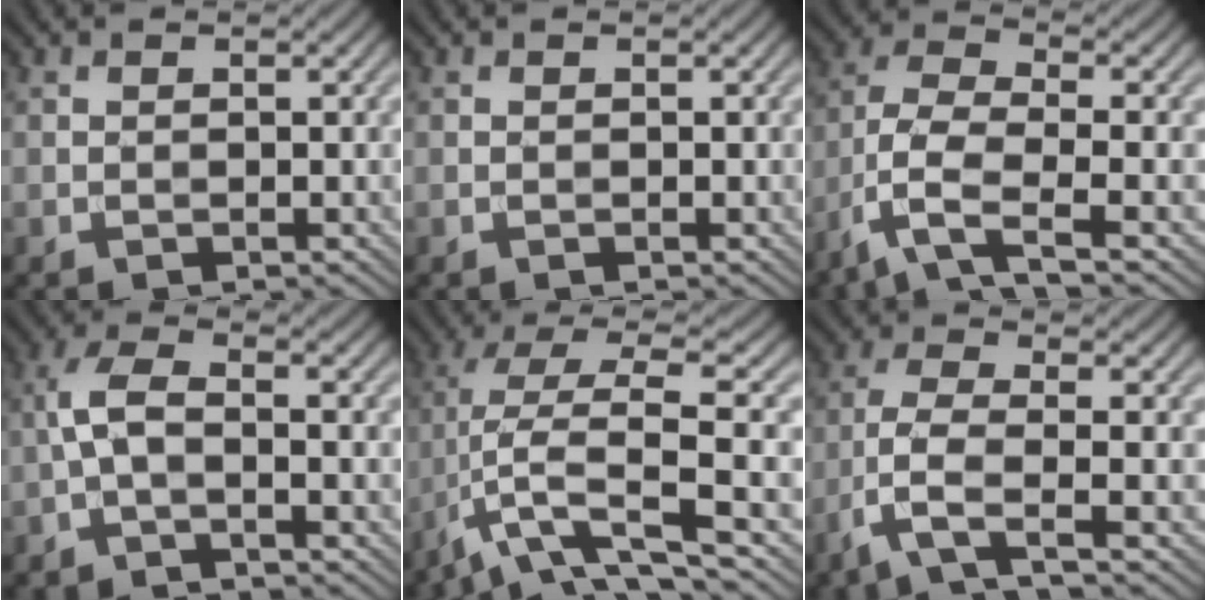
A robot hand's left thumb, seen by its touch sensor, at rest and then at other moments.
{"total": 0.0}
{"total": 7.7, "force": [-4.1, 2.4, 6.1], "torque": [-0.132, 0.000, -0.097]}
{"total": 4.4, "force": [-1.2, 1.5, 3.9], "torque": [-0.093, 0.012, -0.035]}
{"total": 10.8, "force": [-3.4, 2.7, 9.9], "torque": [-0.205, 0.017, -0.053]}
{"total": 5.8, "force": [-3.0, 1.2, 4.8], "torque": [-0.105, 0.001, -0.079]}